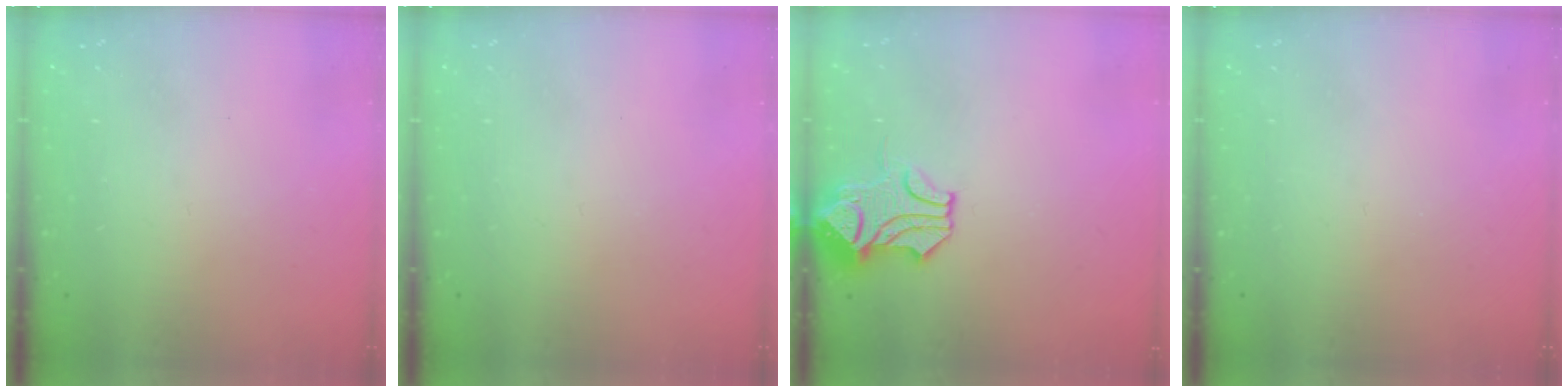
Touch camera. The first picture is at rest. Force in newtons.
{"total": 0.0}
{"total": 1.5, "press": 0.8, "slide": 1.3}
{"total": 0.0}